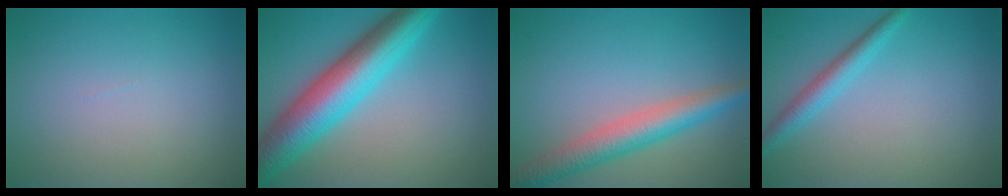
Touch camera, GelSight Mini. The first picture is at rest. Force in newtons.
{"total": 9.3, "press": 9.3, "slide": 0.1}
{"total": 4.8, "press": 4.8, "slide": 0.2}
{"total": 2.4, "press": 2.4, "slide": 0.1}